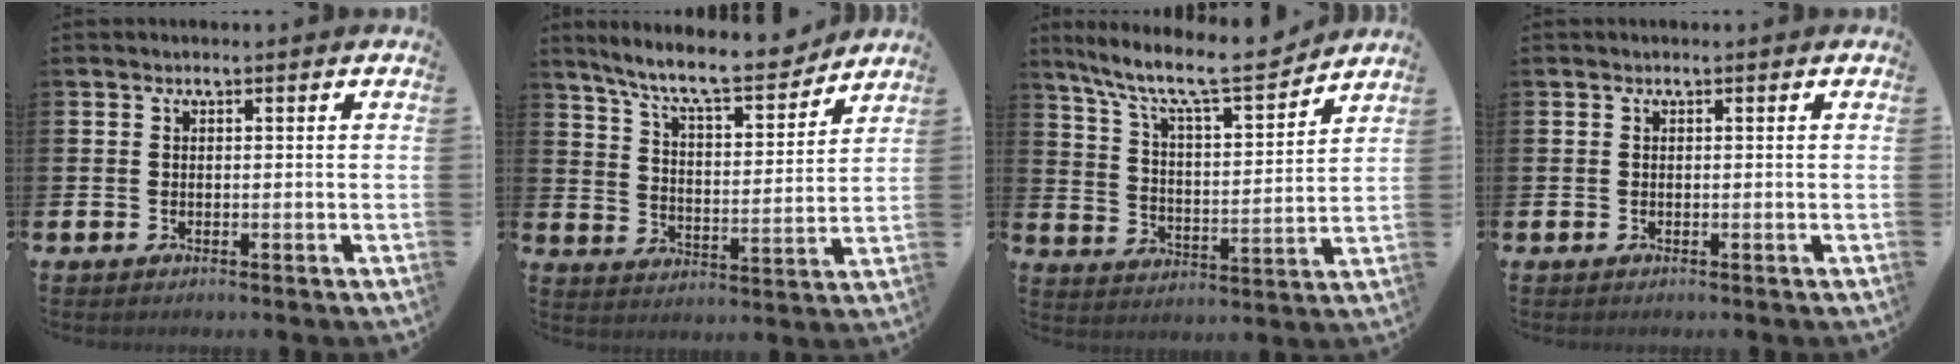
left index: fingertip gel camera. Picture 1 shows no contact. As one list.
[{"total": 9.9, "force": [8.9, 1.4, 3.9], "torque": [-0.095, -0.062, 0.152]}, {"total": 9.9, "force": [8.7, 1.5, 4.4], "torque": [-0.105, -0.066, 0.141]}, {"total": 0.0}]